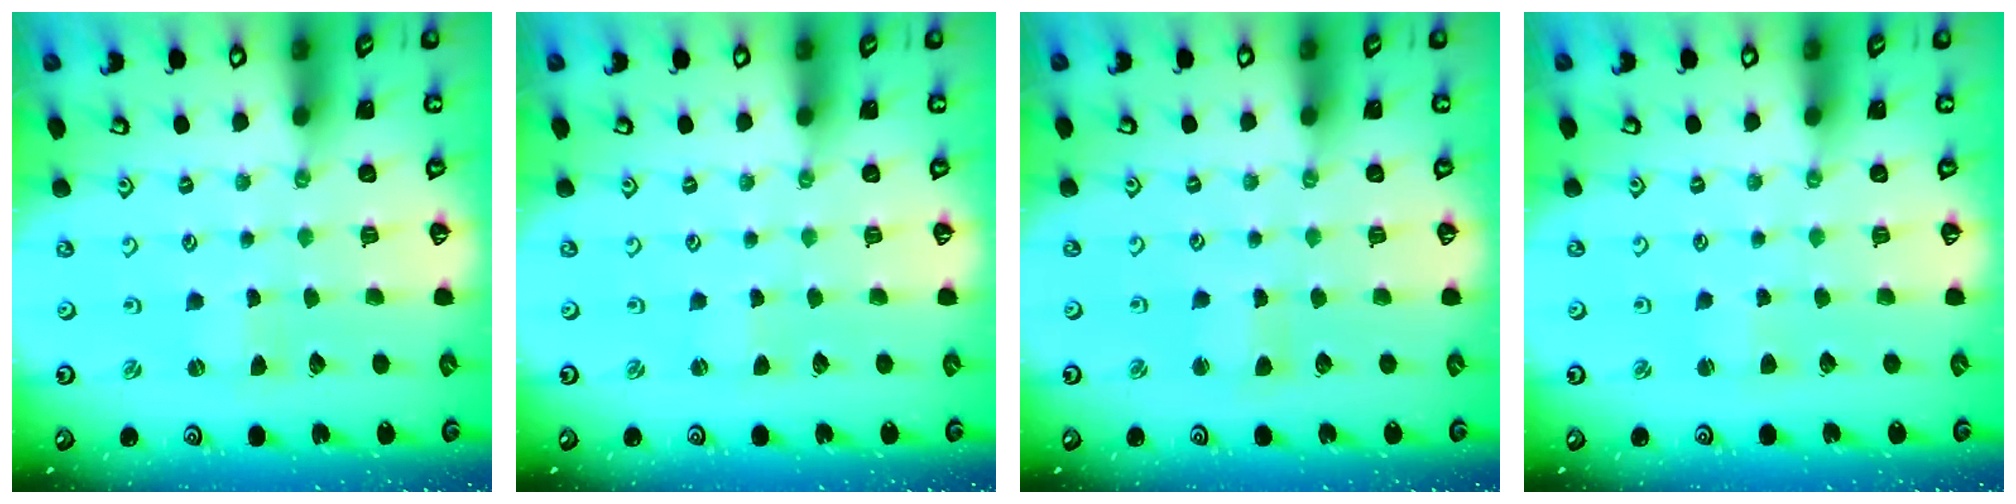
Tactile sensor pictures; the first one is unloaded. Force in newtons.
{"total": 0.0}
{"total": 1.9, "press": 1.9, "slide": 0.2}
{"total": 1.2, "press": 1.1, "slide": 0.1}